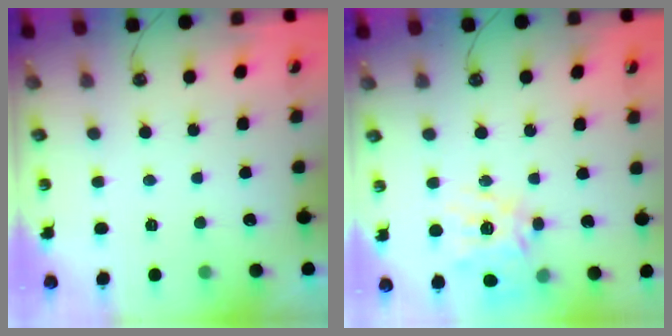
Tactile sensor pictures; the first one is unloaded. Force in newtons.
{"total": 17.9, "press": 17.7, "slide": 2.7}